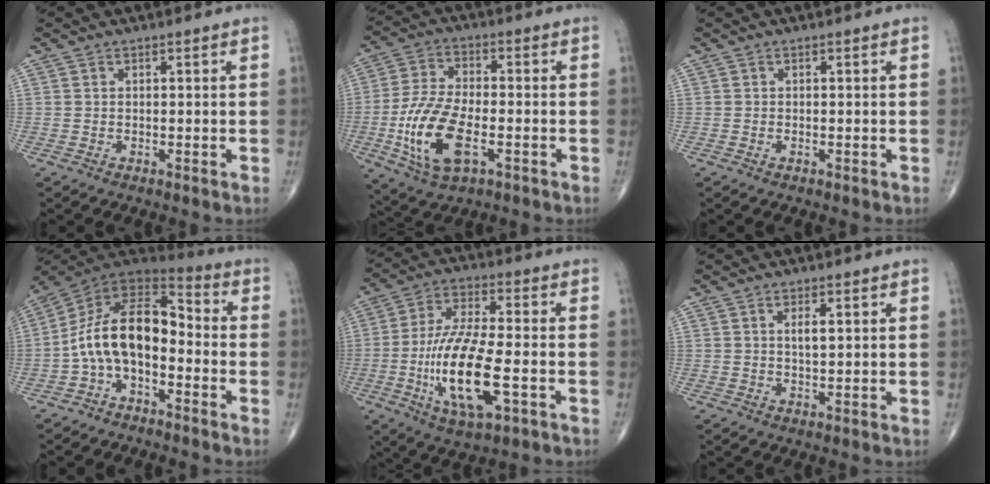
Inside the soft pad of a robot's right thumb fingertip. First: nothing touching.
{"total": 14.7, "force": [-4.1, 7.0, 12.3], "torque": [-0.252, 0.009, -0.072]}
{"total": 0.0}
{"total": 14.3, "force": [-3.1, 8.0, 11.5], "torque": [-0.189, 0.073, -0.066]}
{"total": 17.0, "force": [-4.3, 5.7, 15.4], "torque": [-0.310, 0.010, -0.074]}
{"total": 2.5, "force": [0.9, 0.7, 2.3], "torque": [-0.039, -0.005, 0.016]}